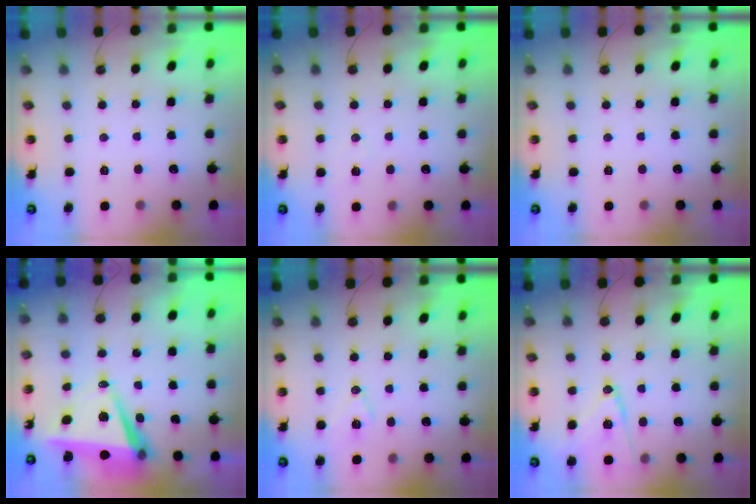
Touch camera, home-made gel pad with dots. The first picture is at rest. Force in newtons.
{"total": 5.8, "press": 5.1, "slide": 2.7}
{"total": 0.0}
{"total": 7.9, "press": 6.7, "slide": 4.2}
{"total": 8.9, "press": 8.2, "slide": 3.5}
{"total": 12.3, "press": 12.0, "slide": 2.9}